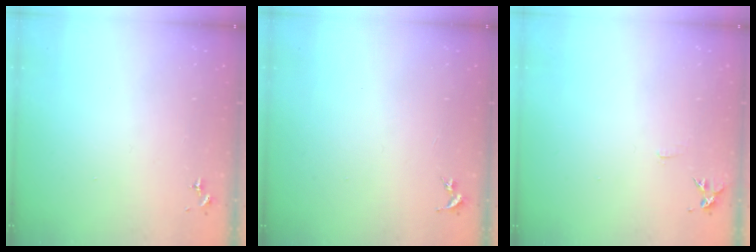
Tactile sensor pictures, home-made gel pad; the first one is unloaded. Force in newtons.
{"total": 0.0}
{"total": 5.5, "press": 5.4, "slide": 0.6}